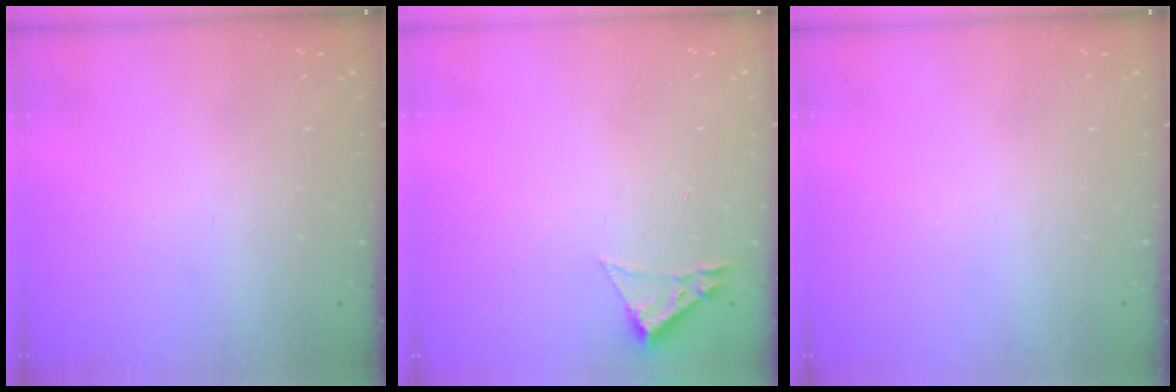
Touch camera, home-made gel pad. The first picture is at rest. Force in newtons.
{"total": 1.8, "press": 1.8, "slide": 0.2}
{"total": 0.0}